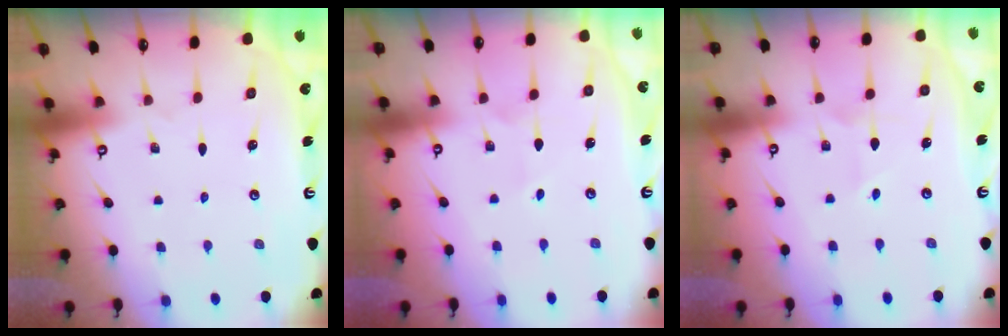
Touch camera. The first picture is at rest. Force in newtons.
{"total": 2.7, "press": 2.6, "slide": 0.9}
{"total": 3.3, "press": 3.1, "slide": 1.2}